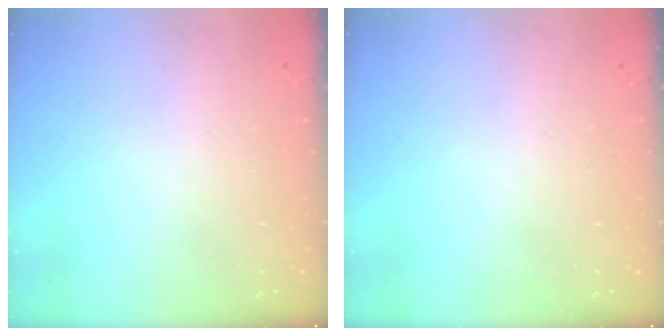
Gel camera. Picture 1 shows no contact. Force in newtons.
{"total": 0.0}